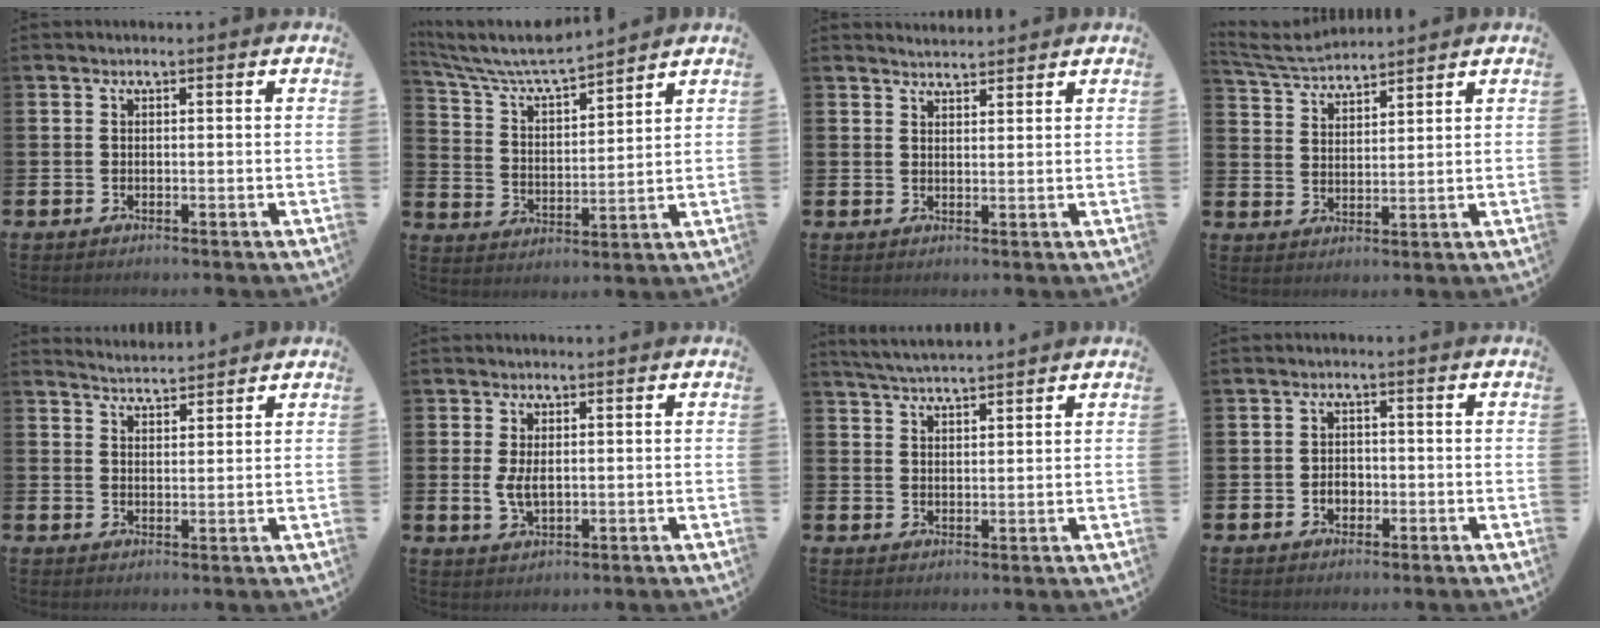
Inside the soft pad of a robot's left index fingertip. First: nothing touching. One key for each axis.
{"total": 7.7, "fx": 7.3, "fy": 0.7, "fz": 2.5, "tx": -0.082, "ty": -0.047, "tz": 0.126}
{"total": 2.8, "fx": 2.8, "fy": 0.3, "fz": -0.1, "tx": -0.003, "ty": -0.013, "tz": 0.051}
{"total": 4.8, "fx": 4.7, "fy": 0.6, "fz": 0.7, "tx": -0.037, "ty": -0.023, "tz": 0.085}
{"total": 3.7, "fx": 3.7, "fy": 0.1, "fz": -0.3, "tx": -0.003, "ty": -0.020, "tz": 0.068}
{"total": 2.9, "fx": 0.4, "fy": 1.5, "fz": 2.5, "tx": -0.040, "ty": 0.001, "tz": 0.004}
{"total": 4.0, "fx": 4.0, "fy": 0.0, "fz": 0.7, "tx": -0.023, "ty": -0.016, "tz": 0.072}
{"total": 2.1, "fx": -0.6, "fy": 1.7, "fz": 1.2, "tx": -0.014, "ty": 0.002, "tz": -0.015}